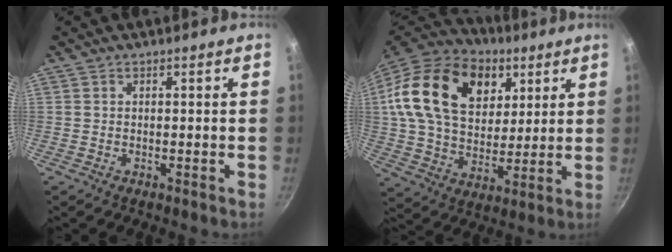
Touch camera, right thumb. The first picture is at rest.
{"total": 27.3, "force": [10.0, 18.4, 17.4], "torque": [-0.300, -0.004, 0.172]}